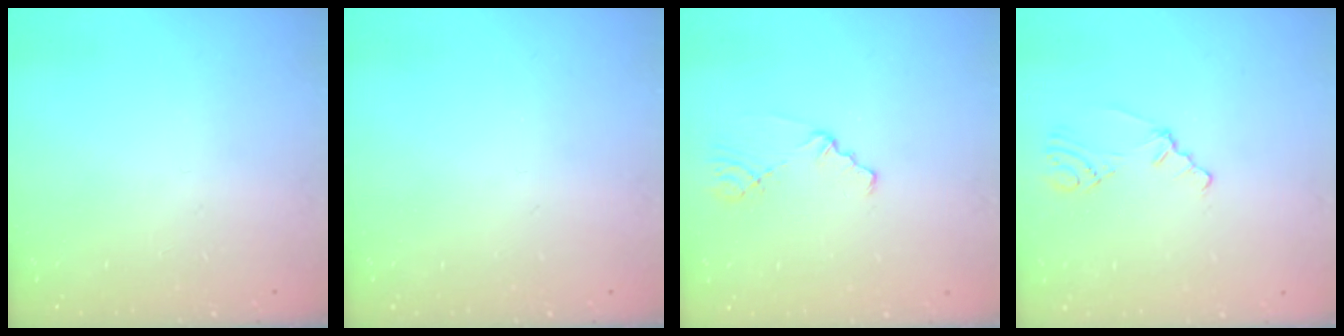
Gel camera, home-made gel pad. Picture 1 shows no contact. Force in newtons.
{"total": 0.0}
{"total": 1.1, "press": 1.1, "slide": 0.2}
{"total": 1.6, "press": 1.5, "slide": 0.6}